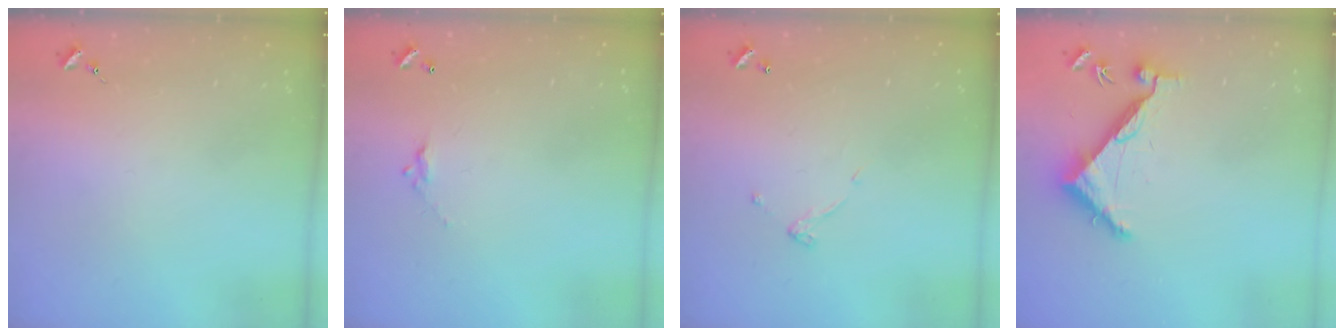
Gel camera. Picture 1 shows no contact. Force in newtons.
{"total": 4.9, "press": 4.9, "slide": 0.2}
{"total": 4.4, "press": 4.4, "slide": 0.2}
{"total": 7.2, "press": 7.2, "slide": 0.3}